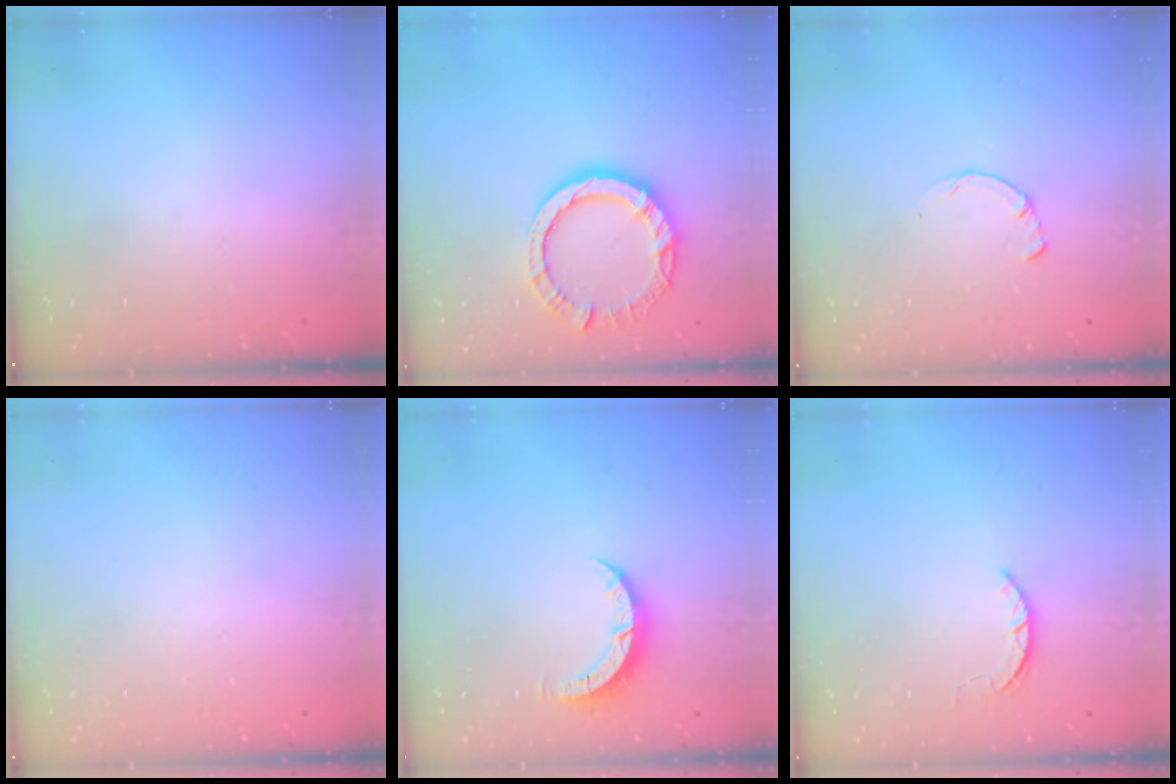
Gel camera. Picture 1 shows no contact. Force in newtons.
{"total": 11.7, "press": 11.6, "slide": 1.4}
{"total": 2.2, "press": 2.2, "slide": 0.3}
{"total": 2.6, "press": 2.6, "slide": 0.2}
{"total": 4.4, "press": 4.4, "slide": 0.3}
{"total": 1.6, "press": 1.6, "slide": 0.3}